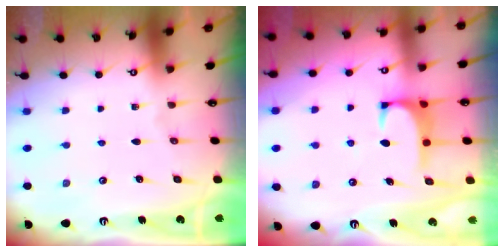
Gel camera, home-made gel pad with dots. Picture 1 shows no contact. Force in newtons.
{"total": 0.8, "press": 0.6, "slide": 0.5}